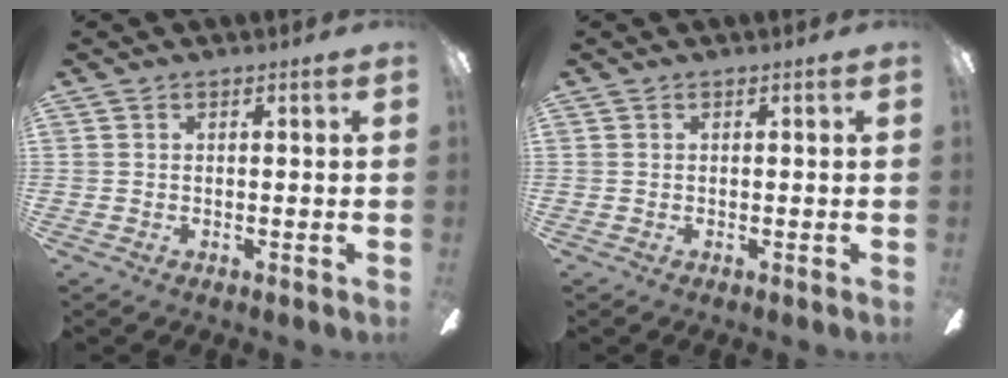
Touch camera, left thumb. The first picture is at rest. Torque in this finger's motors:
{"motor_torque": [0.00, 0.00, 0.00, 0.00, 0.00]}